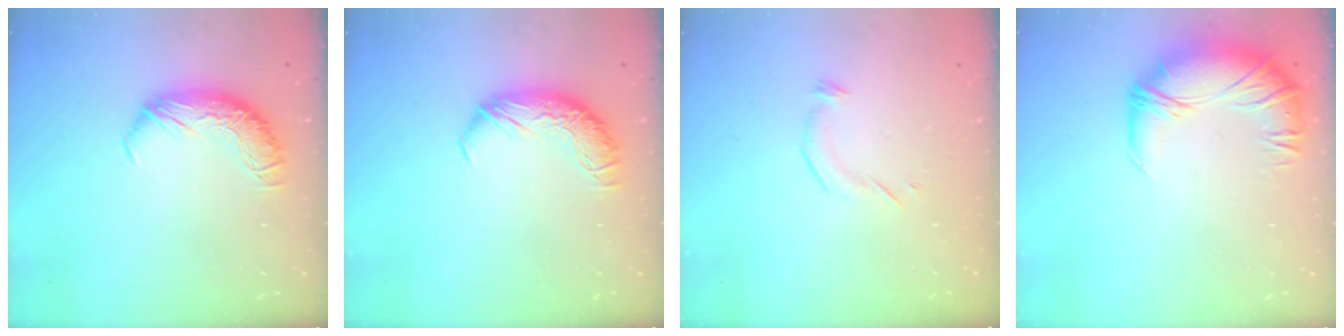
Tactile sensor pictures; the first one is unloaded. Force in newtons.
{"total": 0.0}
{"total": 5.4, "press": 5.4, "slide": 0.4}
{"total": 2.8, "press": 0.1, "slide": 2.8}